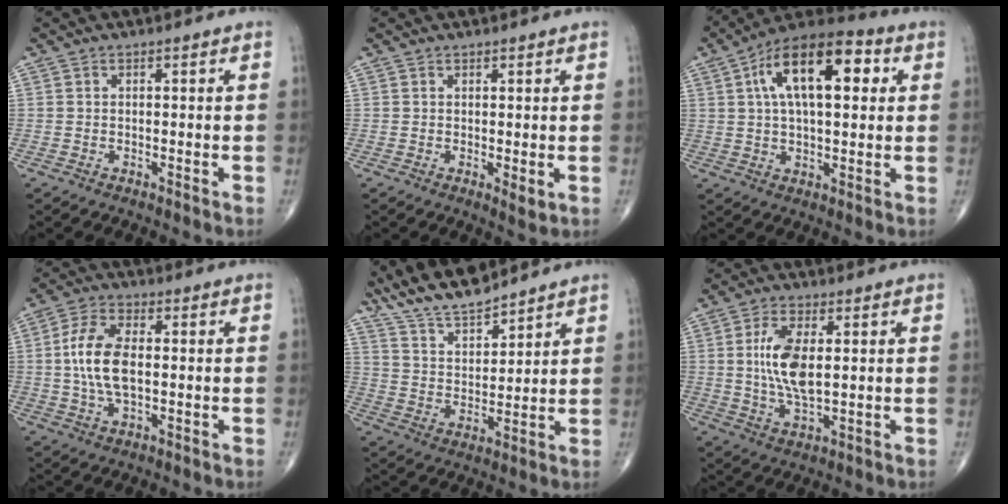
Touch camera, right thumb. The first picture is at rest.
{"total": 2.1, "force": [0.3, 0.6, 2.0], "torque": [-0.027, -0.008, 0.007]}
{"total": 17.8, "force": [4.8, 8.3, 15.0], "torque": [-0.225, 0.022, 0.069]}
{"total": 10.2, "force": [0.2, 5.2, 8.8], "torque": [-0.178, 0.007, 0.003]}
{"total": 10.6, "force": [9.8, 2.1, 3.6], "torque": [-0.055, -0.050, 0.190]}
{"total": 9.7, "force": [1.2, 4.2, 8.6], "torque": [-0.172, -0.010, 0.027]}